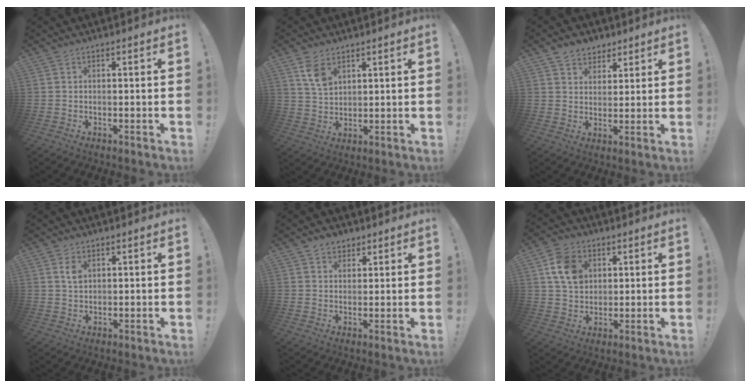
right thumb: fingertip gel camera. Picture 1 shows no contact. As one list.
[{"total": 6.7, "force": [3.9, 3.9, 3.9], "torque": [-0.057, -0.020, 0.071]}, {"total": 6.1, "force": [4.2, 4.4, 0.6], "torque": [-0.009, -0.025, 0.081]}, {"total": 3.2, "force": [1.4, 2.0, 2.2], "torque": [-0.025, -0.008, 0.021]}, {"total": 4.0, "force": [2.7, 2.9, 0.8], "torque": [-0.007, -0.010, 0.048]}, {"total": 11.2, "force": [3.9, 8.7, 5.8], "torque": [-0.089, 0.002, 0.080]}]